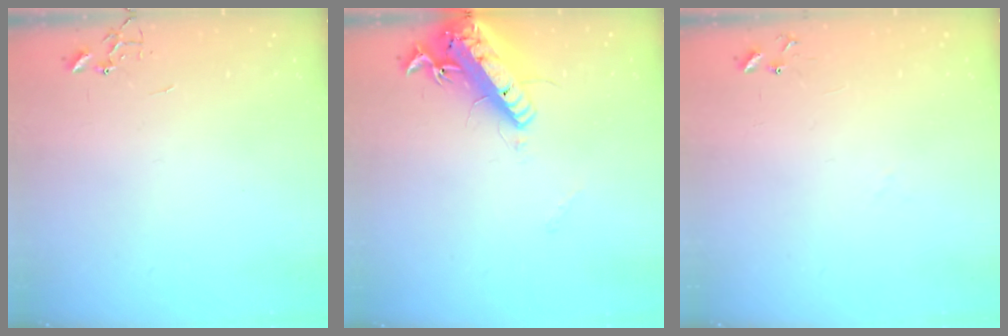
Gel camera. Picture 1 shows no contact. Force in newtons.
{"total": 18.1, "press": 17.7, "slide": 3.6}
{"total": 6.8, "press": 6.8, "slide": 0.6}